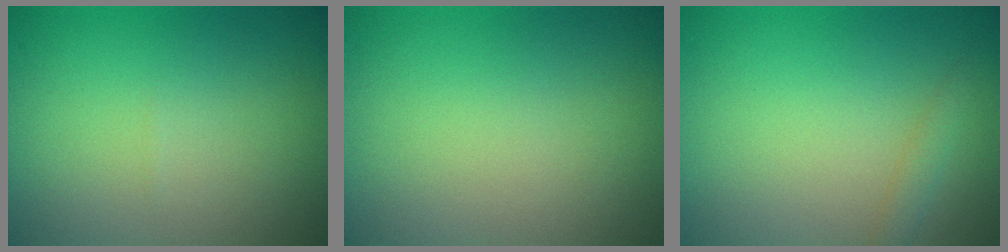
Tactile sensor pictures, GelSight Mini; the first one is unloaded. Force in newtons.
{"total": 0.0}
{"total": 1.2, "press": 1.2, "slide": 0.0}